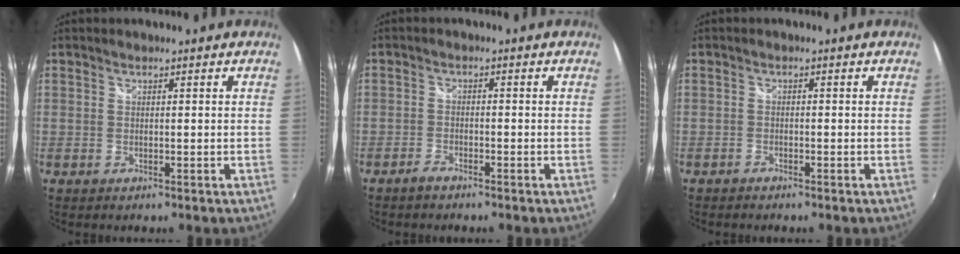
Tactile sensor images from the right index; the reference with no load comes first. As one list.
[{"total": 1.9, "force": [-1.8, 0.5, 0.6], "torque": [-0.022, 0.000, -0.037]}, {"total": 1.1, "force": [-1.0, 0.3, 0.2], "torque": [-0.010, -0.001, -0.022]}]